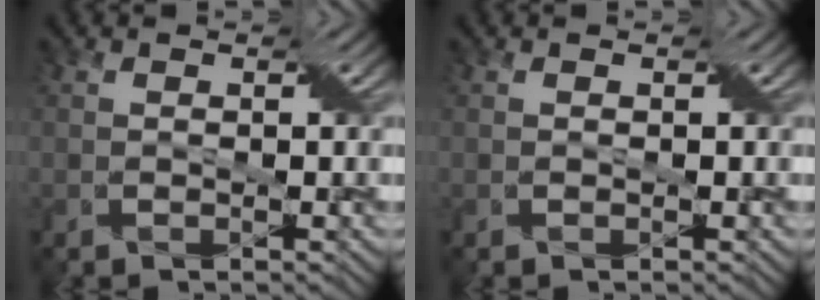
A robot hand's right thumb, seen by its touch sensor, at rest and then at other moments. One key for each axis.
{"total": 0.0}